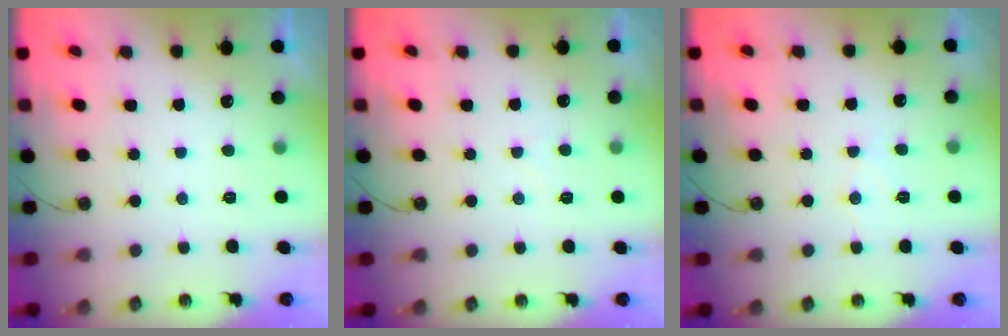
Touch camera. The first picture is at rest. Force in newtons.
{"total": 4.7, "press": 4.6, "slide": 0.6}
{"total": 5.5, "press": 5.5, "slide": 0.4}